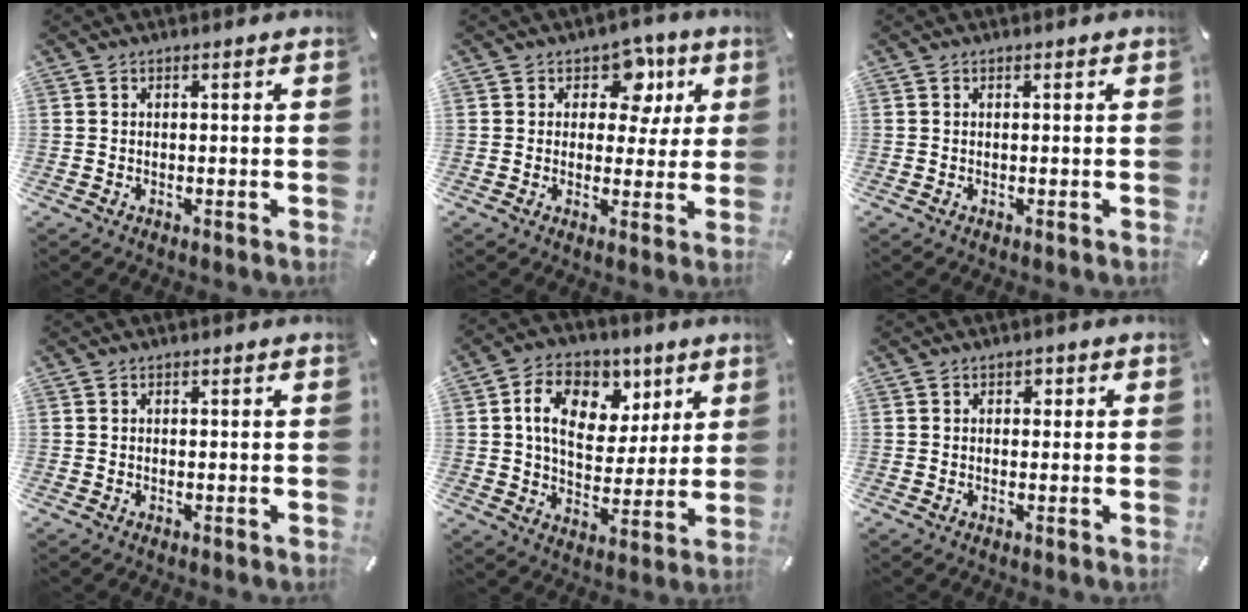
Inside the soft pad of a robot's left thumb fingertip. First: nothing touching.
{"total": 10.3, "force": [4.0, 7.3, 6.1], "torque": [-0.072, -0.012, 0.066]}
{"total": 0.0}
{"total": 0.0}
{"total": 13.6, "force": [5.5, 10.0, 7.4], "torque": [-0.114, -0.014, 0.099]}
{"total": 1.2, "force": [0.2, 1.1, 0.4], "torque": [-0.002, 0.004, -0.001]}